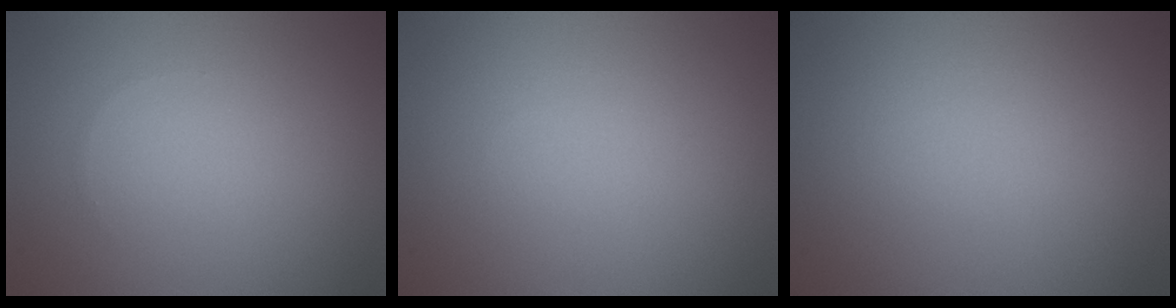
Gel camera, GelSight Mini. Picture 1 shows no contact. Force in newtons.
{"total": 0.0}
{"total": 0.0}